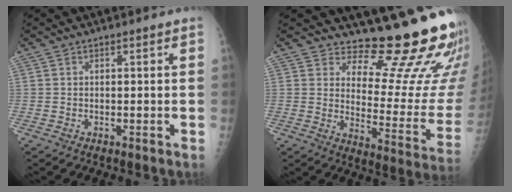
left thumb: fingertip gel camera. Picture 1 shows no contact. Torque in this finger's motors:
{"motor_torque": [1.09, 0.99, 0.02, -0.36, 0.02]}